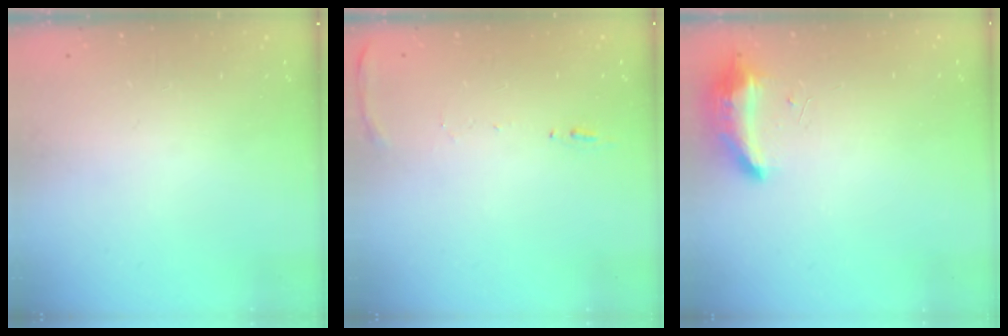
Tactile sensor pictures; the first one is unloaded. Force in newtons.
{"total": 6.6, "press": 6.5, "slide": 0.7}
{"total": 14.4, "press": 9.5, "slide": 10.8}